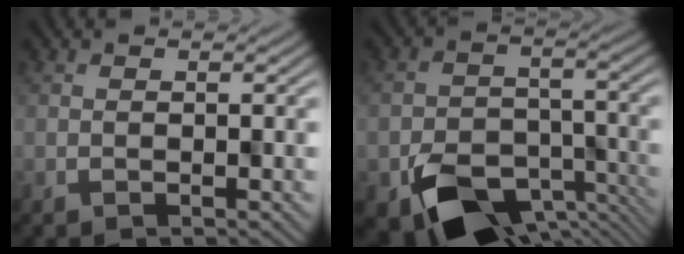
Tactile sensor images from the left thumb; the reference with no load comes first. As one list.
[{"total": 11.2, "force": [-6.6, 6.6, 6.2], "torque": [-0.113, -0.030, -0.101]}]